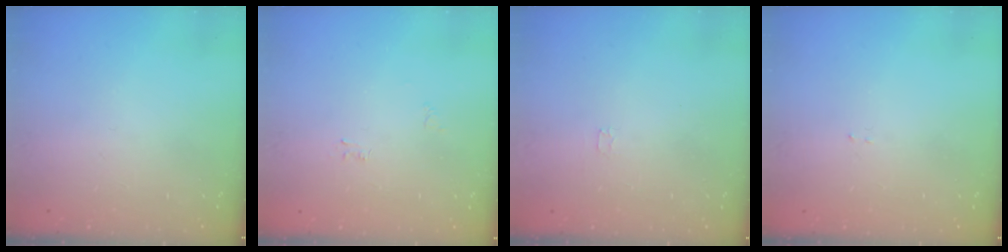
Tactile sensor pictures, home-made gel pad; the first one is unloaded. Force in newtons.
{"total": 2.5, "press": 2.5, "slide": 0.3}
{"total": 2.4, "press": 2.4, "slide": 0.4}
{"total": 1.5, "press": 1.5, "slide": 0.2}